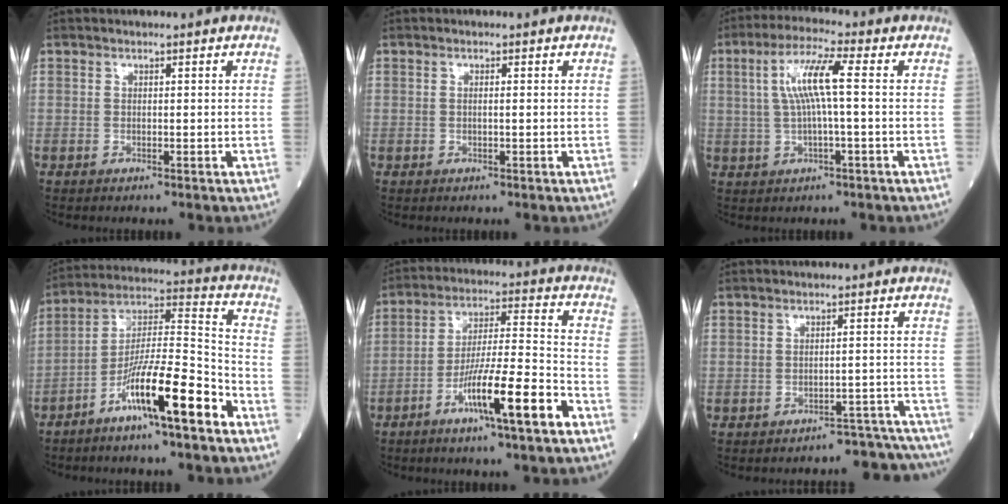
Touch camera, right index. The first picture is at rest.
{"total": 0.6, "force": [0.0, 0.0, 0.6], "torque": [-0.012, 0.001, -0.002]}
{"total": 7.7, "force": [1.1, 0.4, 7.6], "torque": [-0.153, 0.017, 0.020]}
{"total": 14.3, "force": [-7.9, 1.1, 11.9], "torque": [-0.213, -0.003, -0.145]}
{"total": 13.3, "force": [-6.9, 0.3, 11.4], "torque": [-0.197, -0.005, -0.121]}
{"total": 9.6, "force": [-9.5, 1.4, -0.4], "torque": [0.034, 0.038, -0.104]}